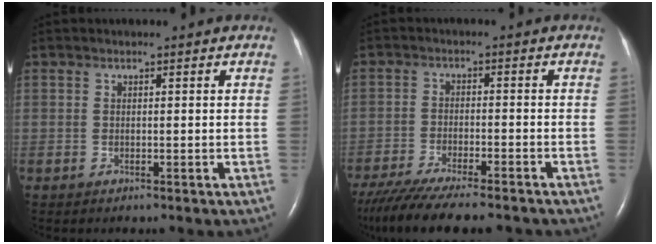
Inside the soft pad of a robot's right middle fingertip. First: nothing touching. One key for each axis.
{"total": 15.2, "fx": -13.0, "fy": 2.1, "fz": 7.7, "tx": -0.141, "ty": -0.034, "tz": -0.199}